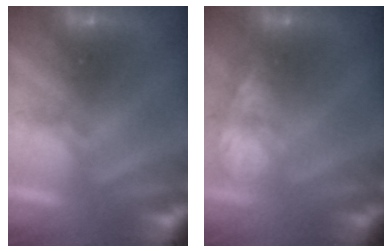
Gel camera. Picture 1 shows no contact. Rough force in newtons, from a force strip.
{"total": 4.8}